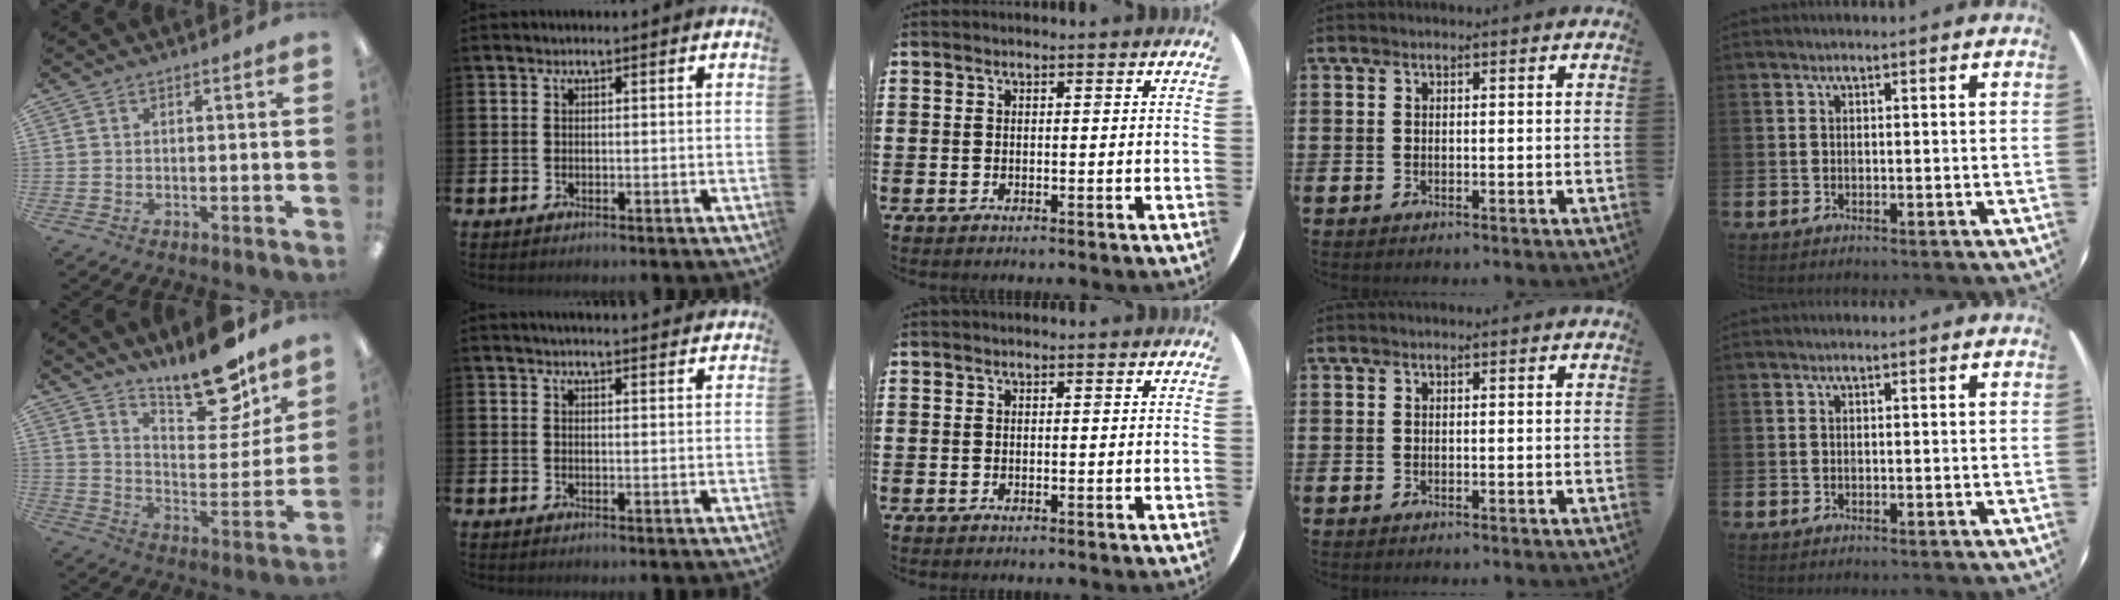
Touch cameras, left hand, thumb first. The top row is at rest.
{"thumb": {"total": 17.1, "force": [14.3, 5.2, 7.8], "torque": [-0.111, -0.106, 0.243]}, "index": {"total": 2.8, "force": [2.8, -0.2, -0.1], "torque": [0.000, -0.017, 0.049]}}